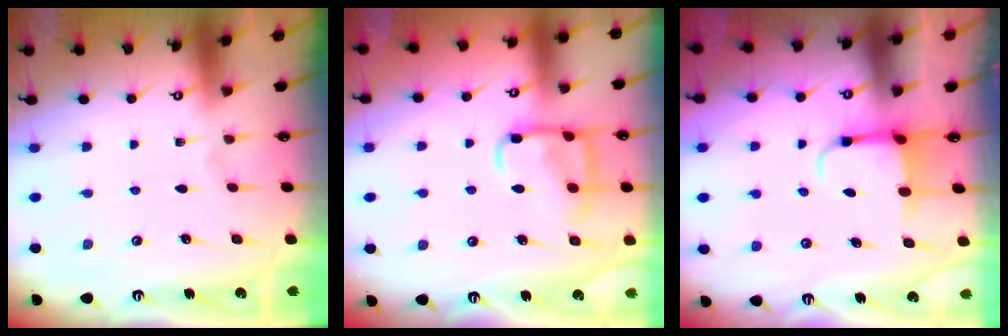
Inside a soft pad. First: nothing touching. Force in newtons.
{"total": 12.0, "press": 12.0, "slide": 1.1}
{"total": 3.8, "press": 3.6, "slide": 0.9}